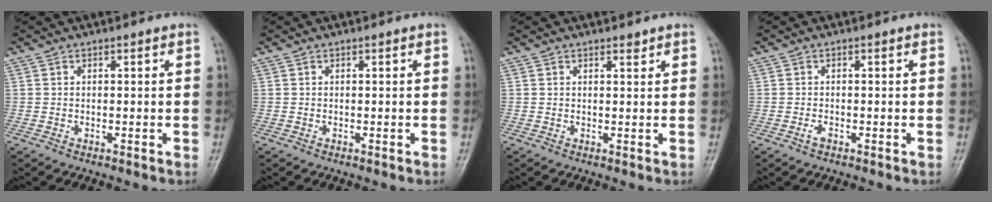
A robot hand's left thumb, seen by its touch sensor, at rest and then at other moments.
{"total": 0.0}
{"total": 1.1, "force": [0.9, 0.3, 0.5], "torque": [-0.006, -0.007, 0.013]}
{"total": 1.0, "force": [-0.6, 0.5, 0.7], "torque": [-0.014, 0.001, -0.012]}